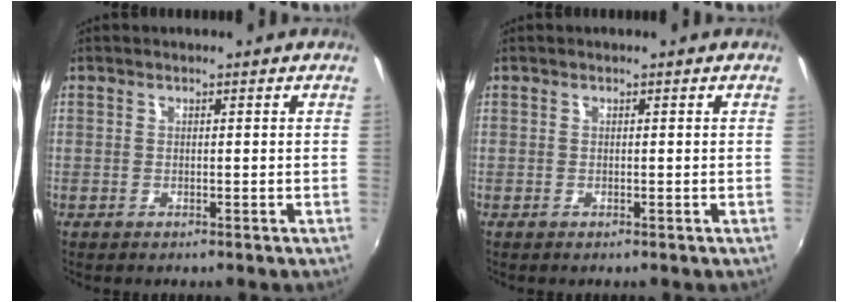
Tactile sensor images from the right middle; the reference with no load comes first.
{"total": 0.0}